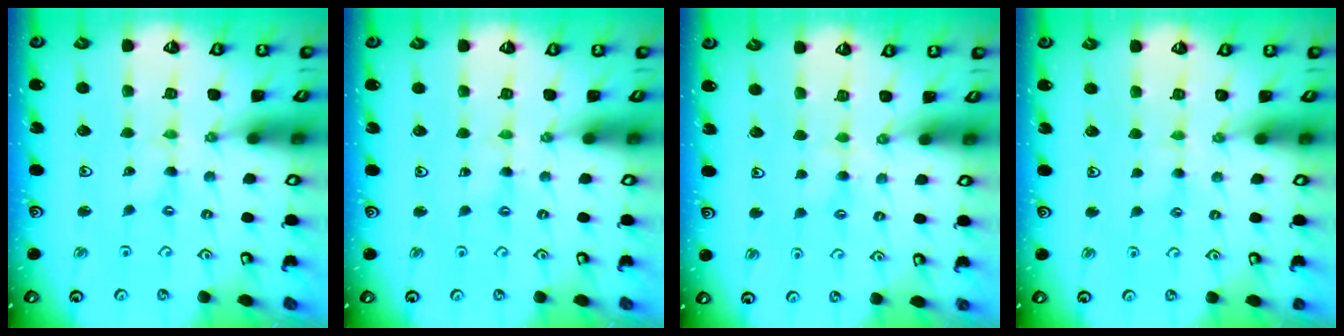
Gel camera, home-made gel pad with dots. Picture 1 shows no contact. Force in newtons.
{"total": 2.0, "press": 2.0, "slide": 0.3}
{"total": 2.7, "press": 2.6, "slide": 0.5}
{"total": 2.8, "press": 2.8, "slide": 0.3}